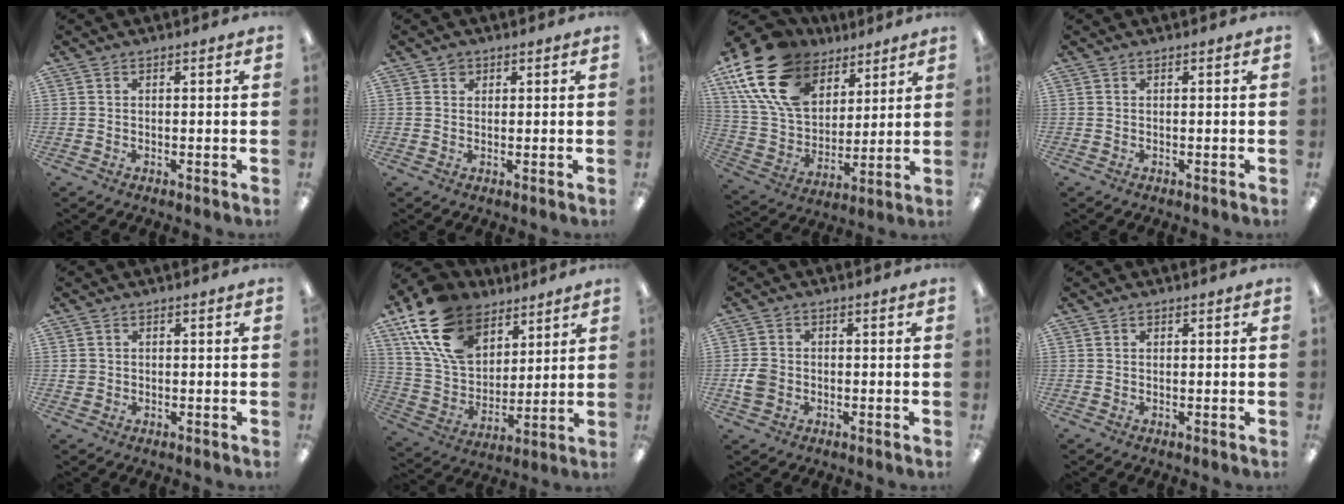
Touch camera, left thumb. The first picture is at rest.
{"total": 1.6, "force": [0.9, 1.3, 0.4], "torque": [-0.002, -0.001, 0.015]}
{"total": 21.2, "force": [11.8, 13.4, 11.5], "torque": [-0.255, -0.045, 0.219]}
{"total": 0.0}
{"total": 1.7, "force": [0.1, 1.7, 0.3], "torque": [-0.007, 0.004, 0.000]}
{"total": 19.2, "force": [11.5, 12.2, 9.5], "torque": [-0.199, -0.042, 0.217]}
{"total": 4.6, "force": [-1.0, 3.9, 2.1], "torque": [-0.033, 0.005, -0.019]}
{"total": 0.6, "force": [0.2, 0.5, 0.2], "torque": [-0.004, 0.003, 0.004]}